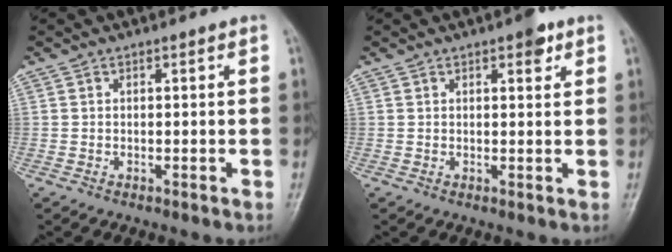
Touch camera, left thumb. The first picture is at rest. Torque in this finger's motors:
{"motor_torque": [1.43, 0.73, 0.70, -0.16, 0.00]}